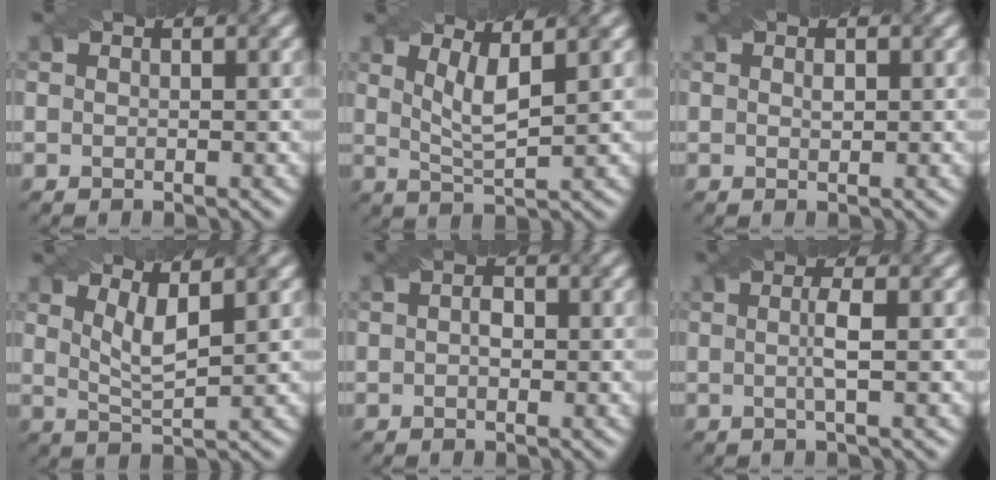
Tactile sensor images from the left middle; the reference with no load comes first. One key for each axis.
{"total": 3.5, "fx": 1.5, "fy": 0.8, "fz": 3.1, "tx": -0.062, "ty": -0.004, "tz": 0.031}
{"total": 0.7, "fx": 0.2, "fy": 0.4, "fz": 0.6, "tx": -0.010, "ty": 0.001, "tz": 0.005}
{"total": 3.2, "fx": 1.6, "fy": 0.8, "fz": 2.7, "tx": -0.052, "ty": -0.004, "tz": 0.032}
{"total": 1.4, "fx": 0.0, "fy": 0.9, "fz": 1.0, "tx": -0.014, "ty": -0.001, "tz": -0.003}
{"total": 2.0, "fx": -0.1, "fy": 0.3, "fz": 2.0, "tx": -0.043, "ty": 0.000, "tz": -0.003}